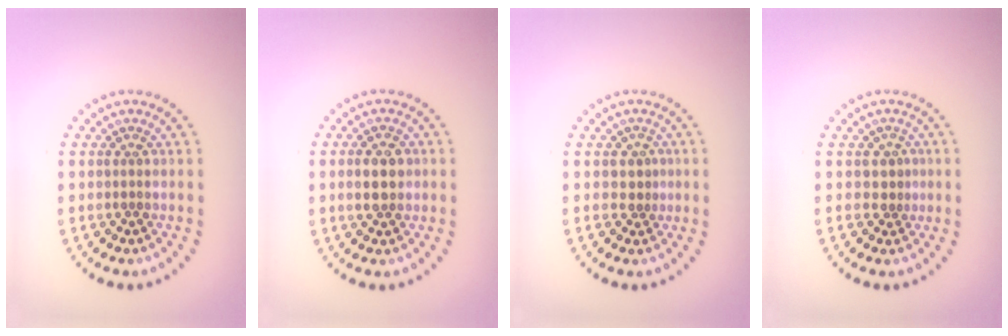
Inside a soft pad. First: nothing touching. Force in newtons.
{"total": 2.8, "press": 2.8, "slide": 0.0}
{"total": 1.6, "press": 1.3, "slide": 0.9}
{"total": 1.6, "press": 1.3, "slide": 0.9}